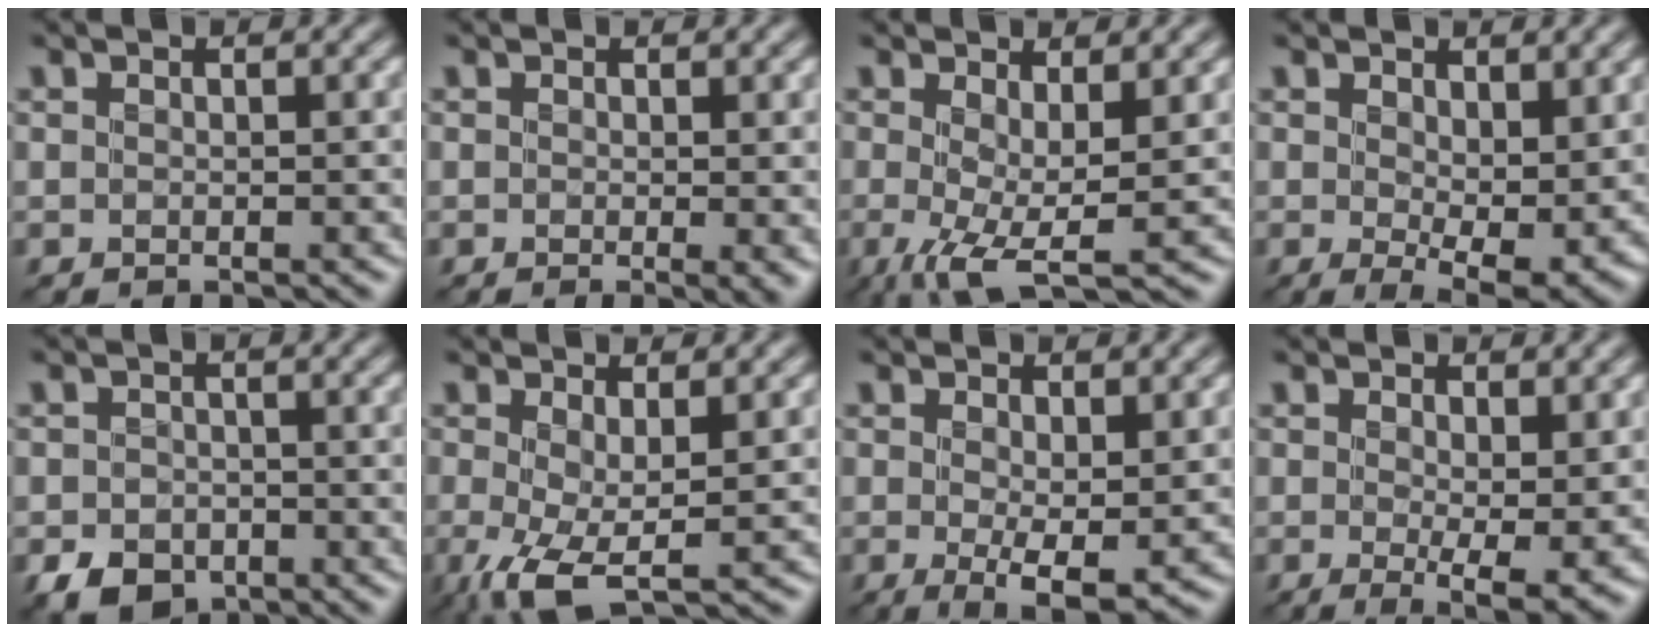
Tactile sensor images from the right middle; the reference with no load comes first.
{"total": 1.6, "force": [0.3, 0.2, 1.6], "torque": [-0.019, -0.006, 0.004]}
{"total": 5.2, "force": [-0.5, 1.5, 4.9], "torque": [-0.094, -0.010, -0.011]}
{"total": 5.9, "force": [0.9, 2.5, 5.3], "torque": [-0.087, -0.014, 0.021]}
{"total": 3.7, "force": [-2.2, 2.5, 1.6], "torque": [-0.026, -0.009, -0.044]}
{"total": 4.6, "force": [-0.7, 1.5, 4.3], "torque": [-0.094, -0.010, -0.015]}
{"total": 3.8, "force": [0.2, 1.0, 3.6], "torque": [-0.060, -0.012, 0.006]}
{"total": 5.1, "force": [0.5, 1.4, 4.9], "torque": [-0.073, -0.019, 0.013]}